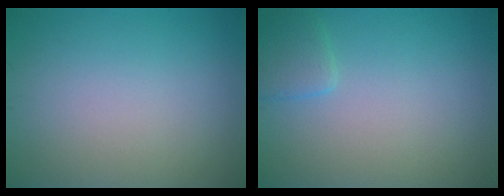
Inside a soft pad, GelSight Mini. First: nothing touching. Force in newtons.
{"total": 1.7, "press": 1.7, "slide": 0.1}